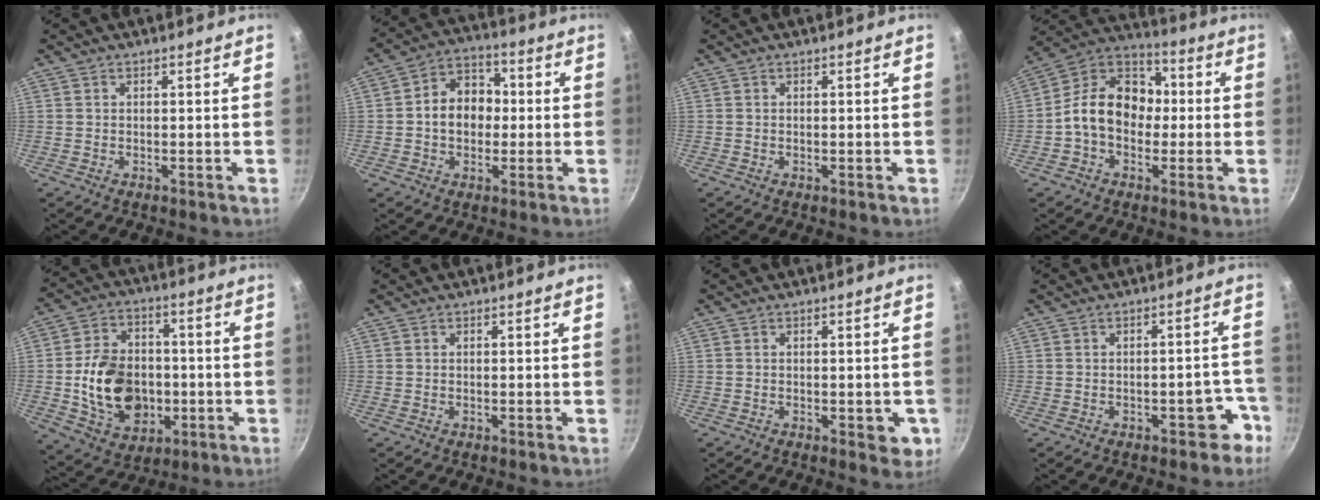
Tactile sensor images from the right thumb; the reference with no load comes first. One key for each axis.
{"total": 10.3, "fx": -0.2, "fy": 8.0, "fz": 6.5, "tx": -0.063, "ty": 0.025, "tz": -0.017}
{"total": 0.0}
{"total": 14.6, "fx": -0.9, "fy": 11.2, "fz": 9.4, "tx": -0.107, "ty": 0.041, "tz": -0.040}
{"total": 17.1, "fx": -1.9, "fy": 12.8, "fz": 11.1, "tx": -0.162, "ty": 0.020, "tz": -0.023}
{"total": 0.0}
{"total": 3.9, "fx": -0.9, "fy": 2.1, "fz": 3.2, "tx": -0.023, "ty": -0.002, "tz": -0.012}
{"total": 4.9, "fx": -2.9, "fy": 2.6, "fz": 2.9, "tx": 0.010, "ty": 0.041, "tz": -0.024}